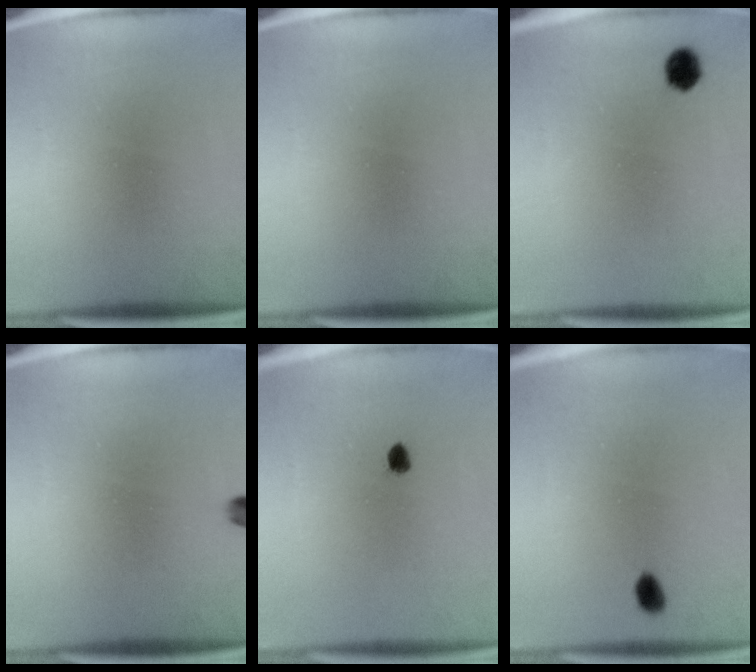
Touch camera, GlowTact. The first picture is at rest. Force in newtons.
{"total": 0.0}
{"total": 3.3}
{"total": 2.0}
{"total": 1.5}
{"total": 2.4}